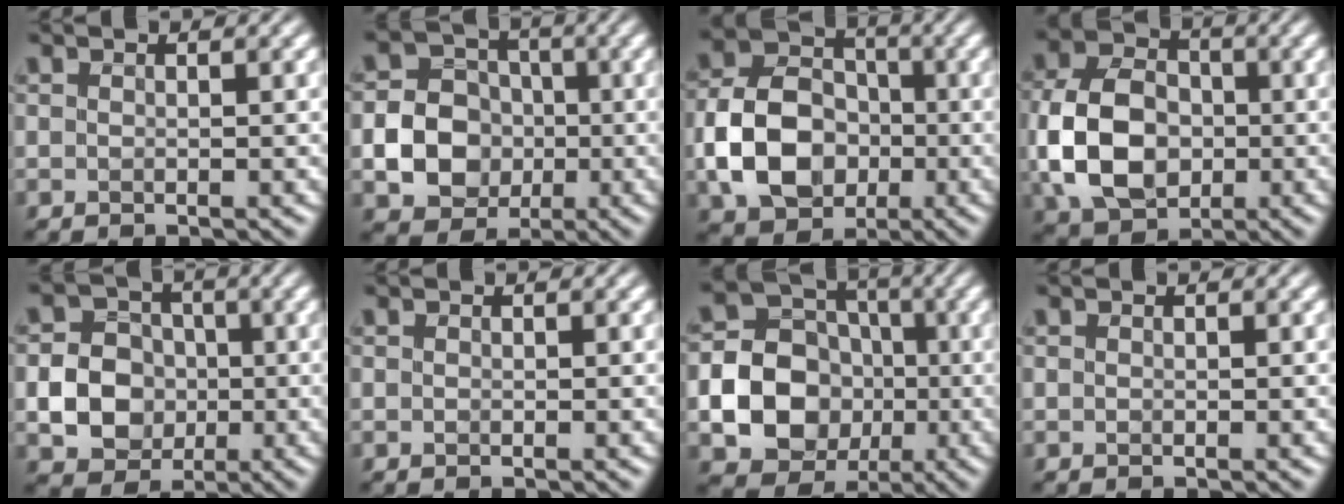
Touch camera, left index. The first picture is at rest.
{"total": 6.5, "force": [-1.2, 5.6, 3.1], "torque": [-0.044, 0.002, -0.042]}
{"total": 8.2, "force": [-1.9, 6.2, 4.9], "torque": [-0.091, 0.006, -0.042]}
{"total": 9.0, "force": [-1.3, 6.6, 6.0], "torque": [-0.131, 0.005, -0.034]}
{"total": 5.4, "force": [-0.9, 4.6, 2.6], "torque": [-0.040, 0.005, -0.026]}
{"total": 0.0}
{"total": 14.0, "force": [-2.9, 12.7, 5.1], "torque": [-0.106, -0.023, -0.066]}
{"total": 0.0}